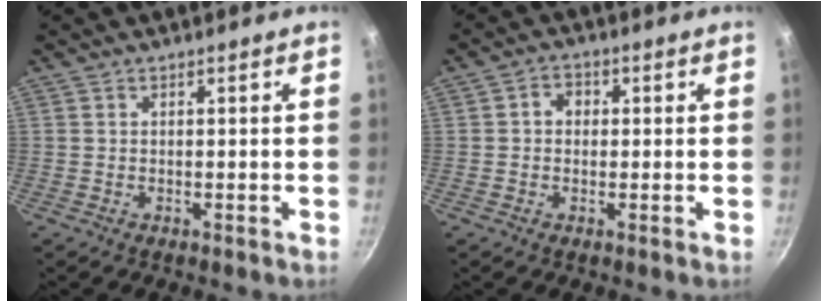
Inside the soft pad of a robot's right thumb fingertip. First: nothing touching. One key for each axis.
{"total": 3.5, "fx": 0.4, "fy": 2.9, "fz": 1.9, "tx": -0.015, "ty": 0.008, "tz": -0.002}